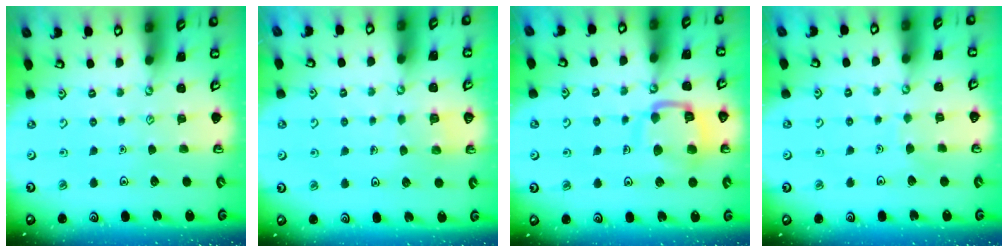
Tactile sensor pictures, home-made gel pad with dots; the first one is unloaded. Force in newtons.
{"total": 2.7, "press": 2.7, "slide": 0.1}
{"total": 13.3, "press": 13.2, "slide": 1.5}
{"total": 3.3, "press": 3.3, "slide": 0.5}